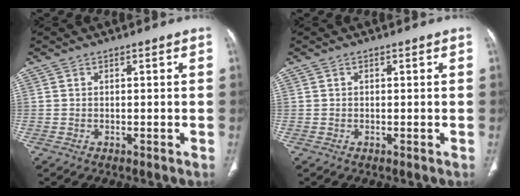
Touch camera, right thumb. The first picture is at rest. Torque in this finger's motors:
{"motor_torque": [-0.07, -0.12, -0.36, 0.24, 0.03]}